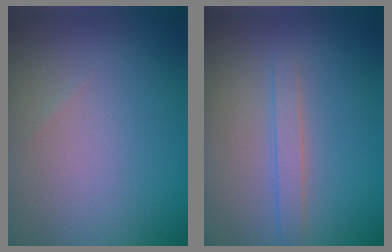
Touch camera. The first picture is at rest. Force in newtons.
{"total": 1.7, "press": 1.7, "slide": 0.1}